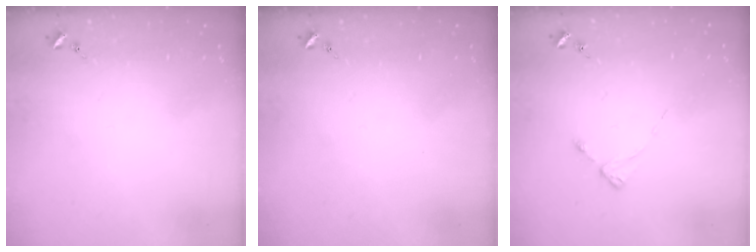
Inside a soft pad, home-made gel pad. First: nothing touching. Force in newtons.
{"total": 0.0}
{"total": 2.1, "press": 2.0, "slide": 0.4}